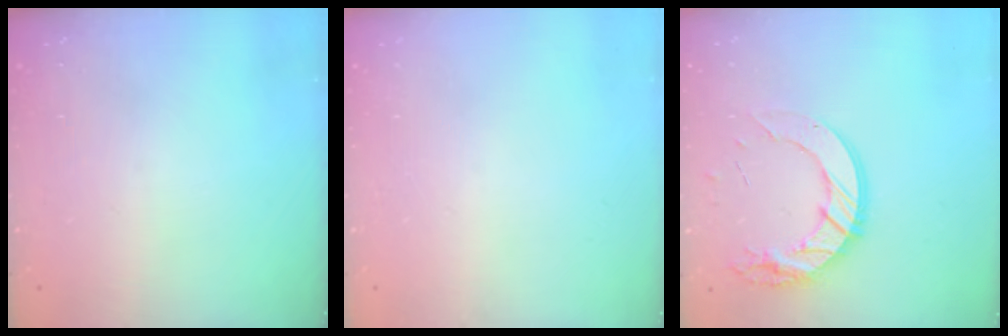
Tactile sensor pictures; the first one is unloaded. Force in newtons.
{"total": 0.0}
{"total": 14.7, "press": 14.6, "slide": 1.3}